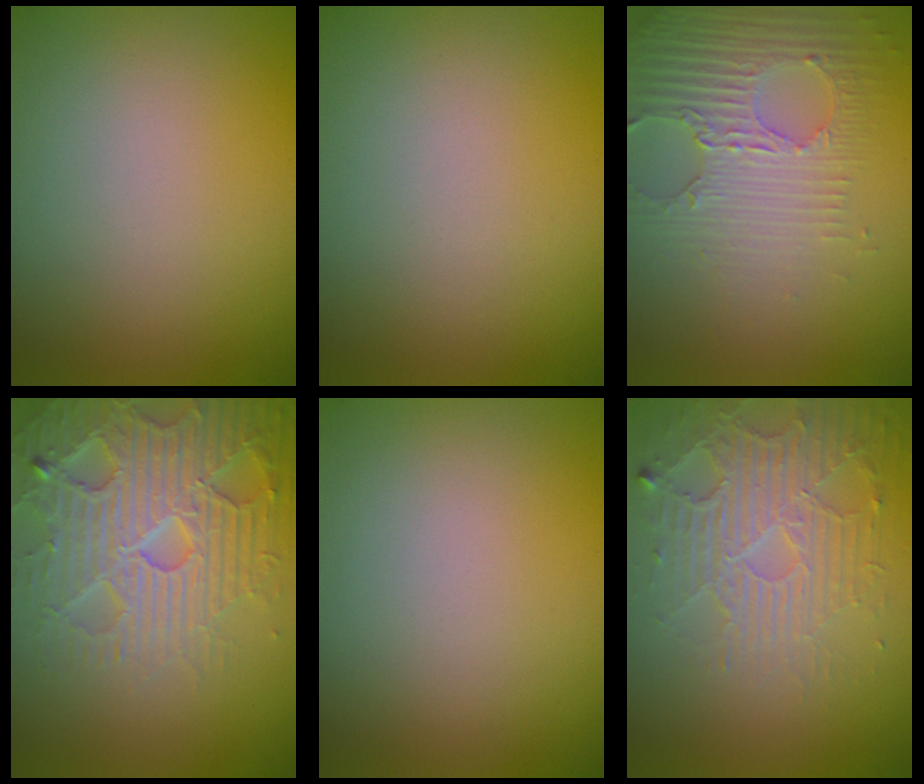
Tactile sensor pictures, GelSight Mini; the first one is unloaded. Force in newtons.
{"total": 0.0}
{"total": 3.8, "press": 3.7, "slide": 0.8}
{"total": 7.0, "press": 6.9, "slide": 1.4}
{"total": 0.0}
{"total": 4.0, "press": 3.4, "slide": 2.1}